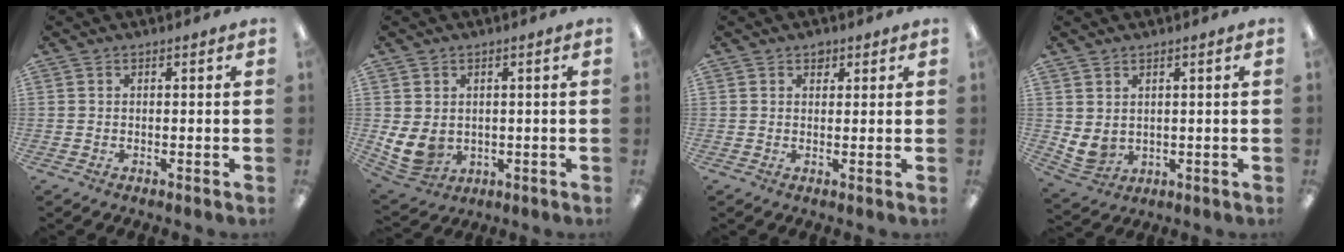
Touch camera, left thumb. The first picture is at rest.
{"total": 7.1, "force": [0.7, 5.8, 4.1], "torque": [-0.092, -0.003, 0.018]}
{"total": 1.8, "force": [1.3, 1.2, 0.5], "torque": [0.003, -0.004, 0.020]}
{"total": 4.1, "force": [1.6, 3.2, 1.9], "torque": [-0.054, -0.011, 0.033]}